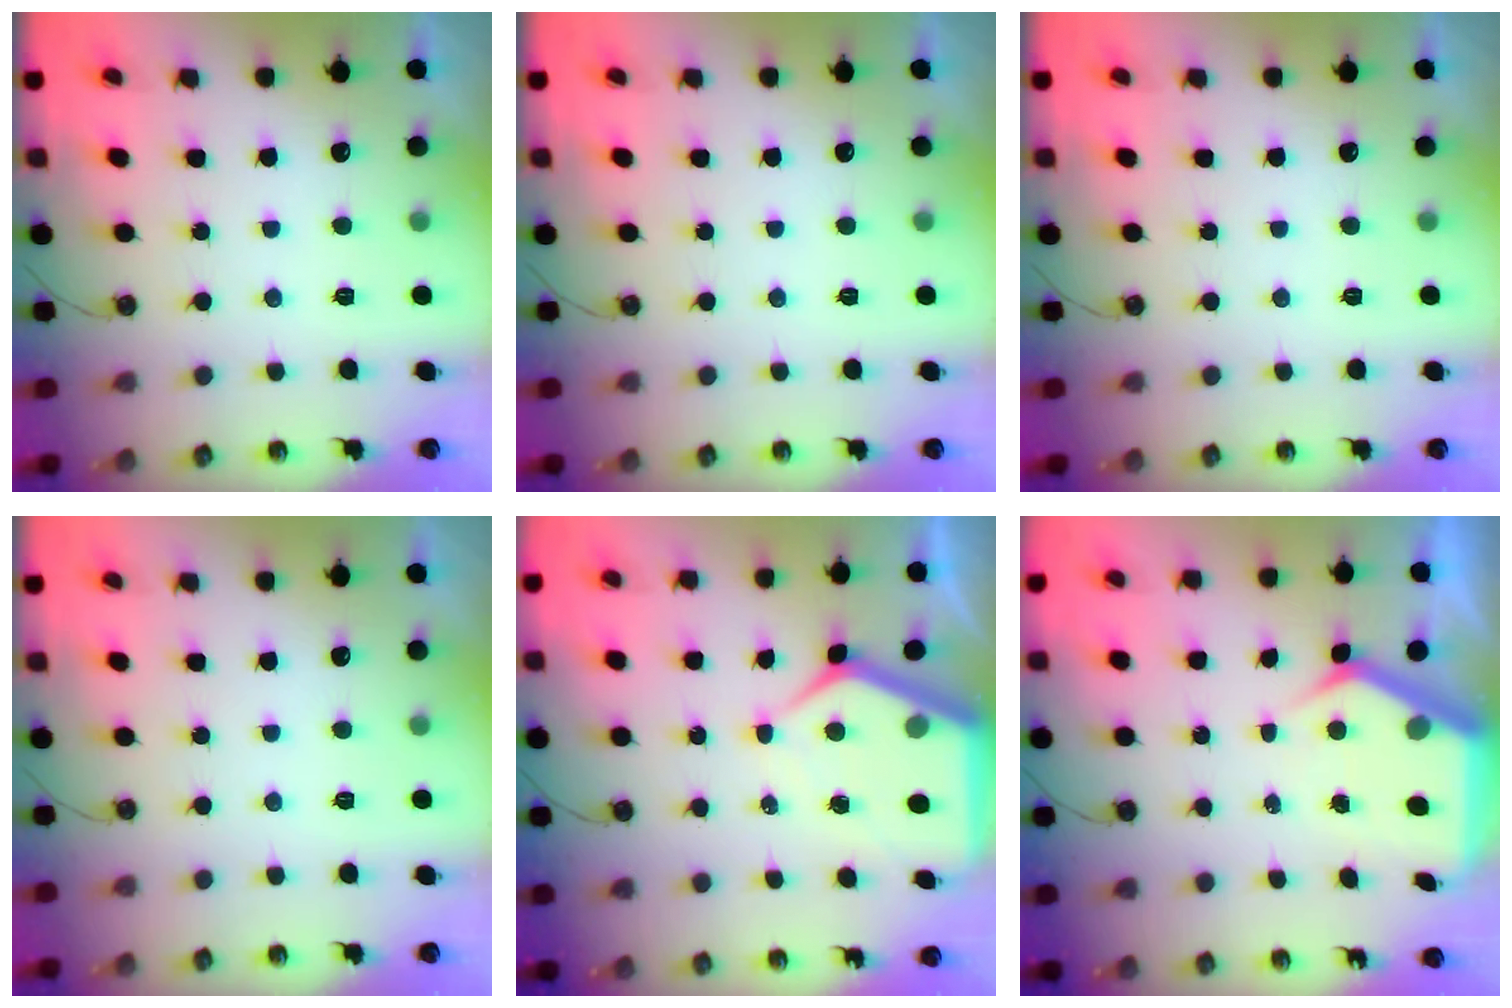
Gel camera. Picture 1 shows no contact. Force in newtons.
{"total": 0.0}
{"total": 0.0}
{"total": 0.0}
{"total": 9.8, "press": 9.8, "slide": 0.8}
{"total": 7.8, "press": 7.7, "slide": 1.3}